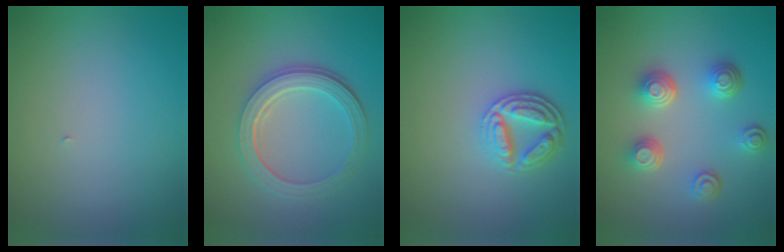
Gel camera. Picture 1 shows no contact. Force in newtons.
{"total": 5.2, "press": 3.7, "slide": 3.6}
{"total": 3.7, "press": 3.3, "slide": 1.7}
{"total": 4.5, "press": 3.5, "slide": 2.9}